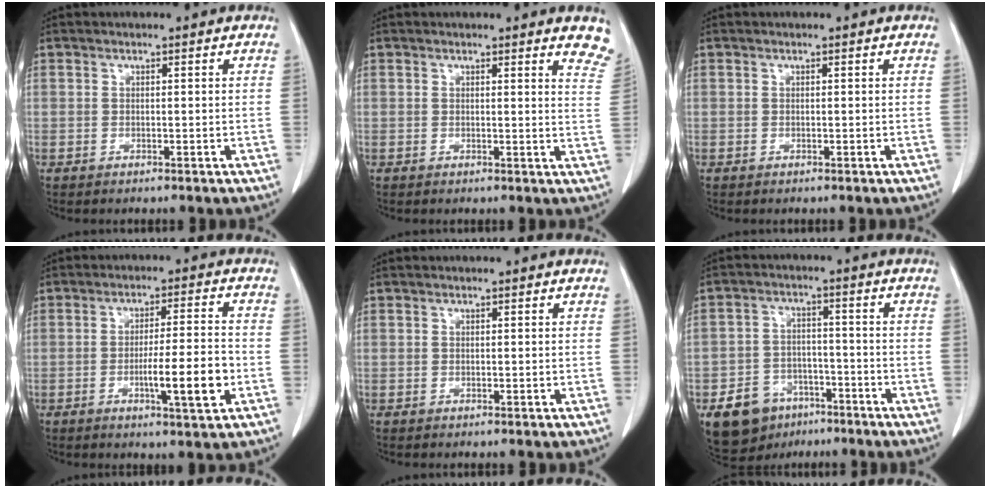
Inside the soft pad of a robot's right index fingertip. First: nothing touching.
{"total": 5.3, "force": [4.9, 0.8, 2.1], "torque": [-0.011, -0.024, 0.026]}
{"total": 0.0}
{"total": 8.8, "force": [-2.6, 0.4, 8.4], "torque": [-0.130, -0.006, -0.042]}
{"total": 0.0}
{"total": 9.3, "force": [-5.6, 6.7, 3.2], "torque": [-0.059, 0.011, -0.083]}